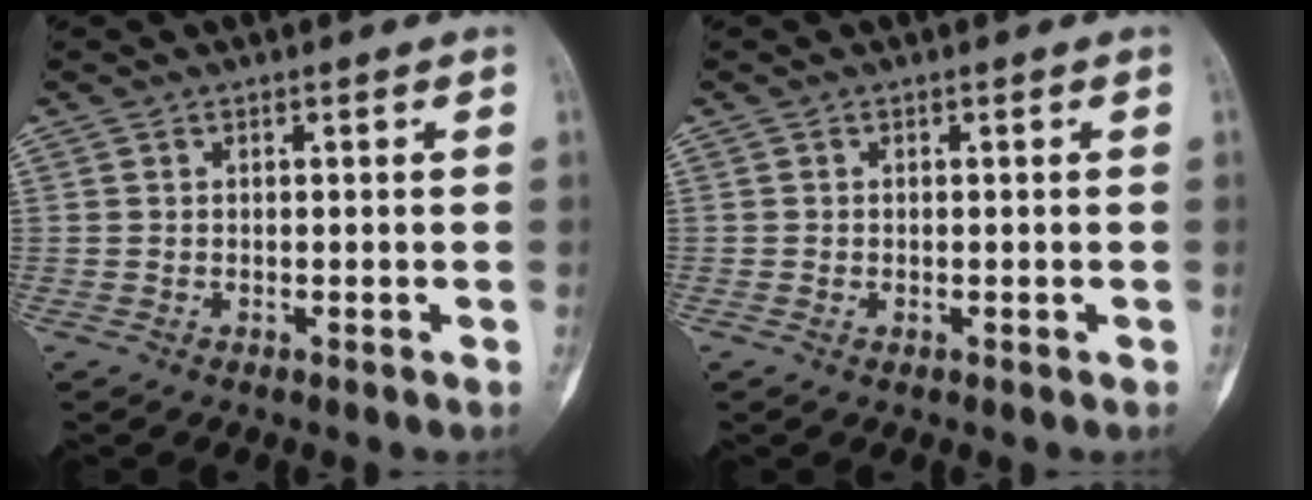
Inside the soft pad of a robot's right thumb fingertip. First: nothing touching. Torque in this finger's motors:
{"motor_torque": [-0.01, 0.02, -0.32, 0.18, -0.05]}